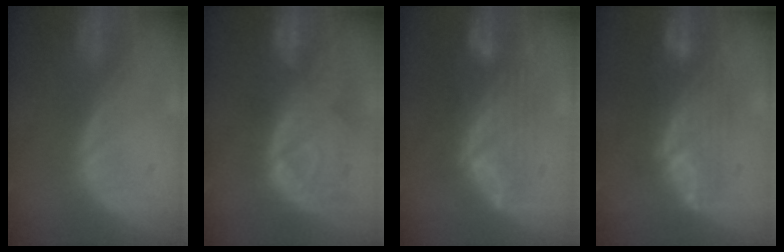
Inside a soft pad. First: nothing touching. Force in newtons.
{"total": 11.0, "press": 9.7, "slide": 5.3}
{"total": 7.7, "press": 7.4, "slide": 2.2}
{"total": 7.3, "press": 7.1, "slide": 1.3}